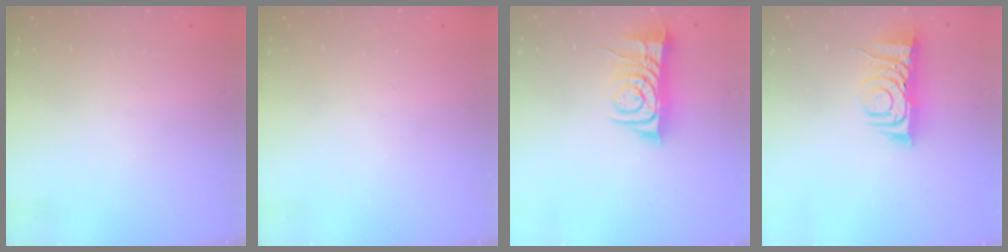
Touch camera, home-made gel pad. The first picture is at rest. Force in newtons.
{"total": 0.0}
{"total": 7.7, "press": 7.6, "slide": 1.1}
{"total": 7.7, "press": 7.7, "slide": 0.7}